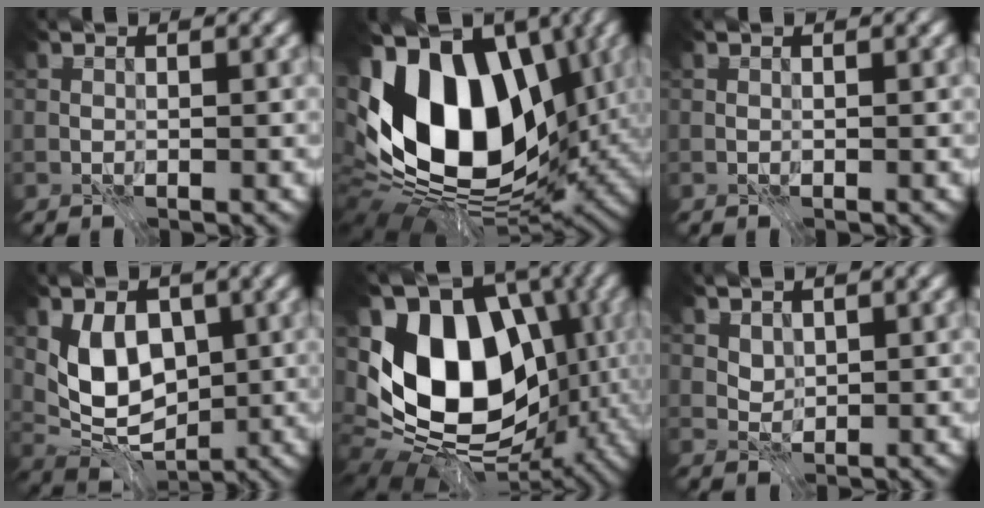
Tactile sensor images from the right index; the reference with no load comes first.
{"total": 16.8, "force": [0.6, 10.9, 12.8], "torque": [-0.234, 0.004, -0.008]}
{"total": 0.0}
{"total": 6.1, "force": [0.7, 4.1, 4.4], "torque": [-0.071, -0.013, 0.013]}
{"total": 15.7, "force": [-1.1, 10.7, 11.4], "torque": [-0.195, -0.005, -0.028]}
{"total": 1.4, "force": [0.9, 0.8, 0.6], "torque": [-0.015, -0.015, 0.031]}